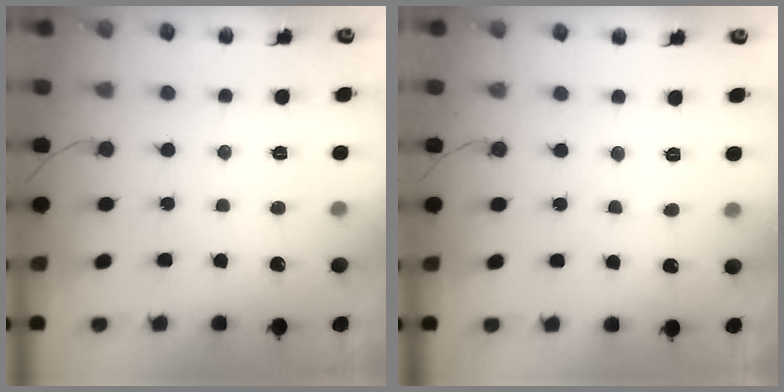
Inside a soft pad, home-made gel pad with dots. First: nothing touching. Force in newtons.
{"total": 2.6, "press": 2.6, "slide": 0.2}